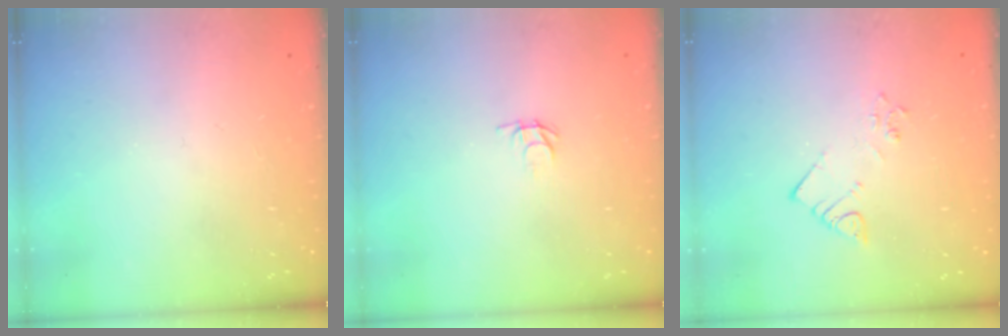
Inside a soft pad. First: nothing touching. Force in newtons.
{"total": 2.5, "press": 2.5, "slide": 0.3}
{"total": 3.7, "press": 3.7, "slide": 0.5}